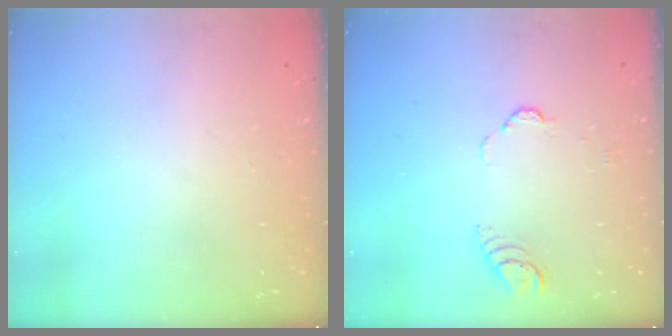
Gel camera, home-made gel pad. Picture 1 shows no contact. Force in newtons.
{"total": 3.3, "press": 3.3, "slide": 0.3}